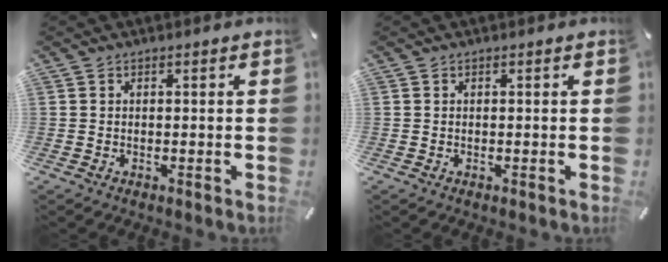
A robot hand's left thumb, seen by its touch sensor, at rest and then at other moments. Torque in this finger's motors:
{"motor_torque": [-0.24, 0.28, -0.02, -0.03, 0.01]}